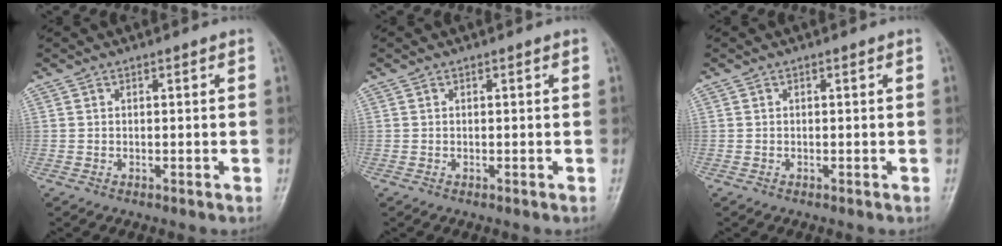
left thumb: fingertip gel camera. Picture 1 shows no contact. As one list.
[{"total": 0.0}, {"total": 0.0}]